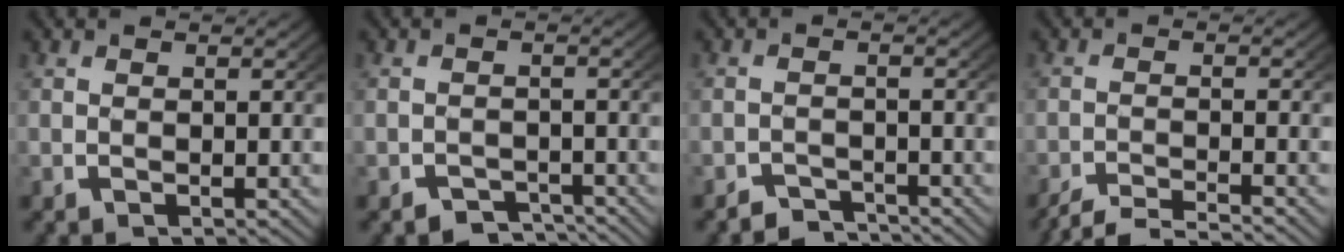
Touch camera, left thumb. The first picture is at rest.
{"total": 3.1, "force": [-2.6, 1.3, 0.9], "torque": [-0.007, -0.014, -0.044]}
{"total": 2.6, "force": [-2.4, 0.7, 0.4], "torque": [-0.002, -0.011, -0.046]}
{"total": 4.8, "force": [-4.3, 1.2, 1.7], "torque": [-0.030, -0.012, -0.071]}